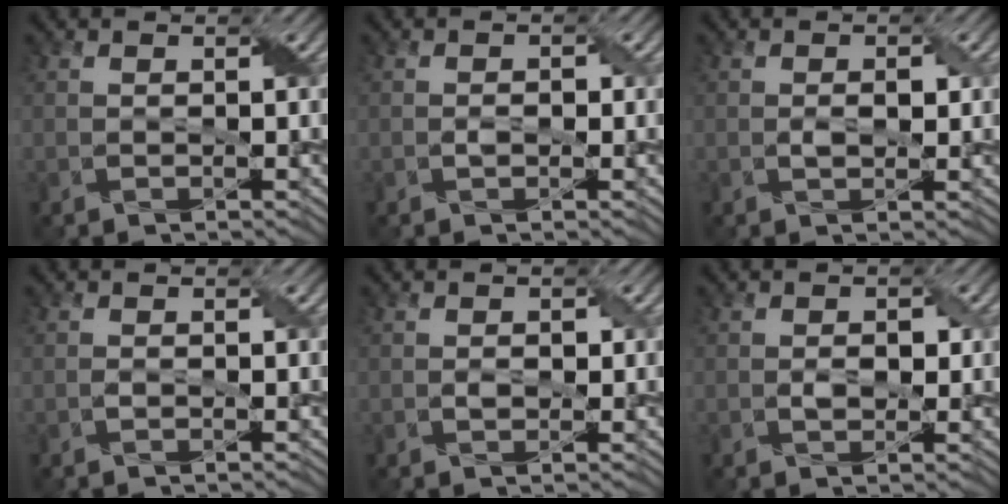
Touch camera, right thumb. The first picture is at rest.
{"total": 1.1, "force": [-0.3, 0.7, 0.9], "torque": [-0.015, 0.002, -0.006]}
{"total": 1.7, "force": [0.0, 0.9, 1.4], "torque": [-0.027, -0.001, 0.001]}
{"total": 0.7, "force": [-0.2, 0.4, 0.5], "torque": [-0.011, 0.001, -0.003]}
{"total": 1.3, "force": [-0.1, 0.8, 0.9], "torque": [-0.016, -0.002, -0.001]}
{"total": 1.9, "force": [-0.1, 1.2, 1.4], "torque": [-0.027, -0.003, 0.000]}